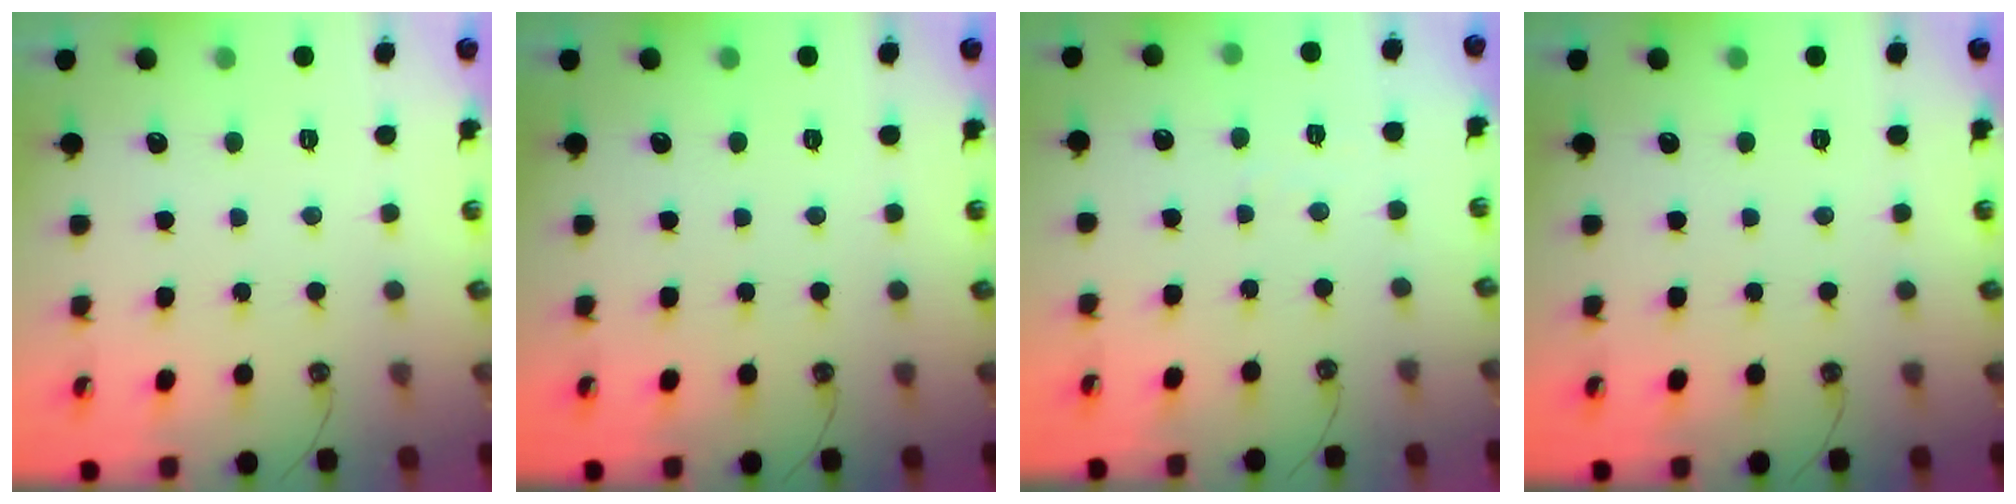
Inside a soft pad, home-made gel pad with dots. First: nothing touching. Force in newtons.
{"total": 0.0}
{"total": 2.3, "press": 2.2, "slide": 0.4}
{"total": 0.0}